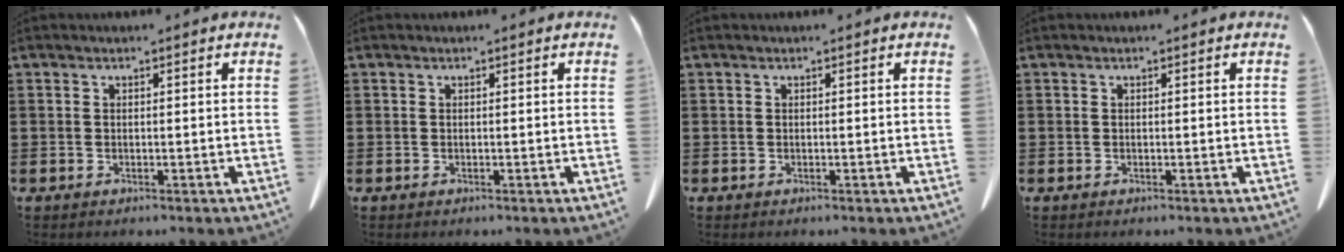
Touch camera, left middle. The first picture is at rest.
{"total": 0.0}
{"total": 0.0}
{"total": 0.0}